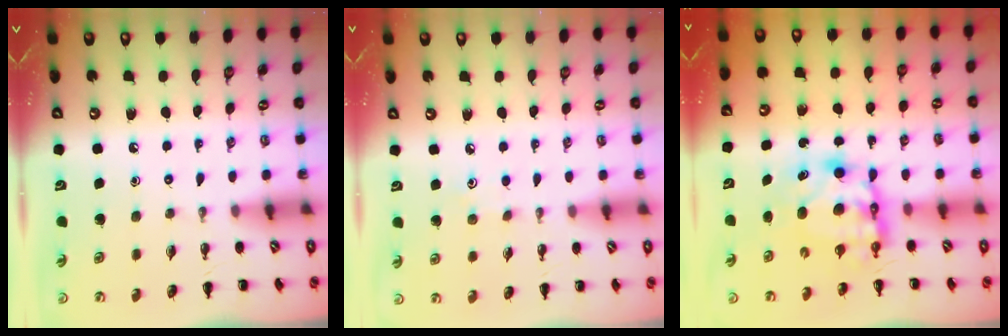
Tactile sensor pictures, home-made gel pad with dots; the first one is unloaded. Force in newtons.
{"total": 2.8, "press": 2.7, "slide": 0.8}
{"total": 6.9, "press": 6.6, "slide": 1.9}